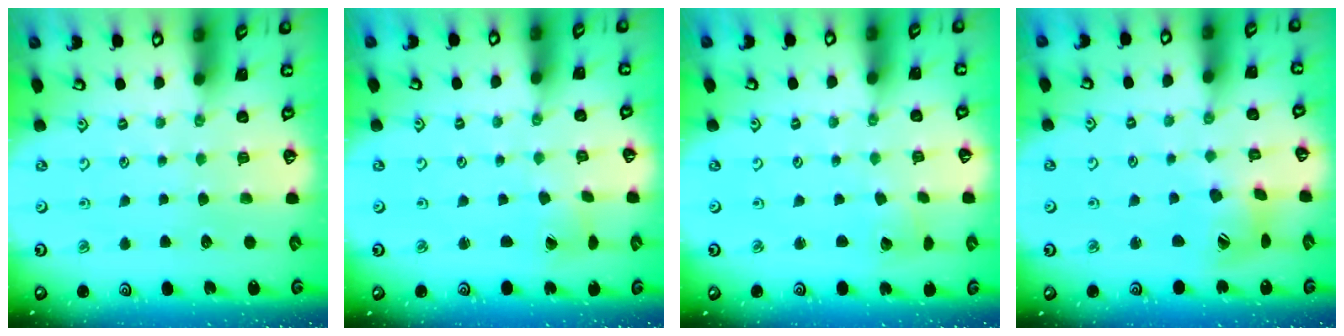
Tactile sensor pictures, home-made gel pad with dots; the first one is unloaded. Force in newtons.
{"total": 1.6, "press": 1.6, "slide": 0.1}
{"total": 2.1, "press": 2.1, "slide": 0.2}
{"total": 10.5, "press": 10.5, "slide": 0.9}